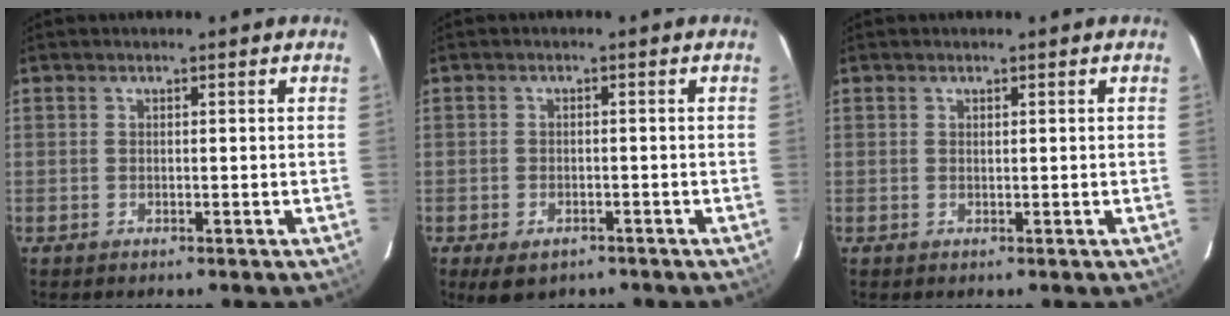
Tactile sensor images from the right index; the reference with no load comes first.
{"total": 5.0, "force": [-3.1, 2.9, 2.5], "torque": [-0.054, -0.014, -0.044]}
{"total": 0.0}